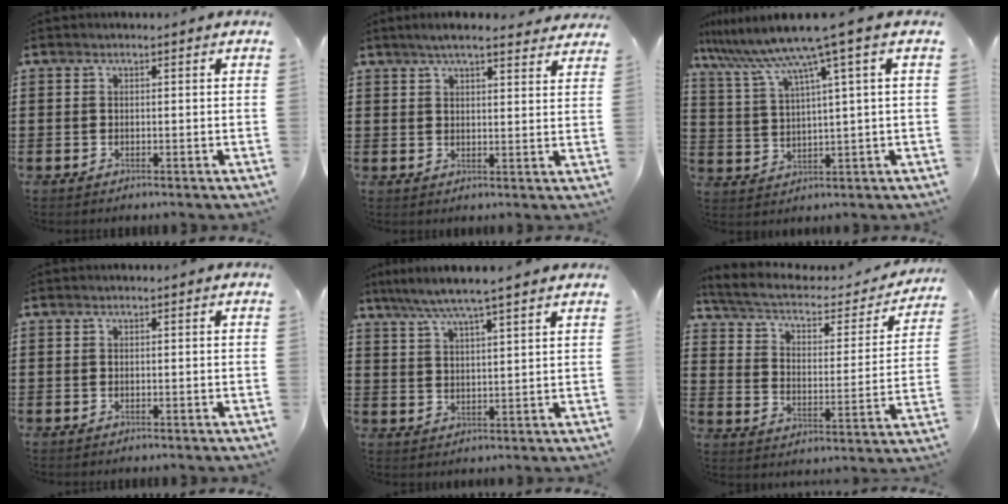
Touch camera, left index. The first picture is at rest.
{"total": 4.4, "force": [3.8, 0.3, 2.3], "torque": [-0.054, -0.005, 0.068]}
{"total": 8.2, "force": [5.3, -1.0, 6.1], "torque": [-0.146, -0.040, 0.082]}
{"total": 0.0}
{"total": 5.2, "force": [4.2, -0.5, 2.9], "torque": [-0.070, -0.020, 0.071]}
{"total": 4.6, "force": [3.1, 1.7, 2.9], "torque": [-0.072, -0.023, 0.047]}